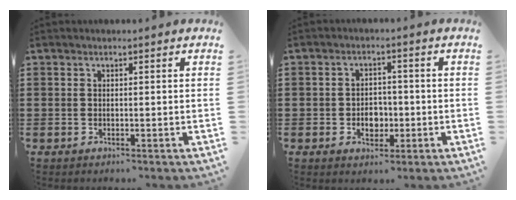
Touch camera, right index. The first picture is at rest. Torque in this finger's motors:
{"motor_torque": [0.67, 1.47, 0.08, 0.01]}